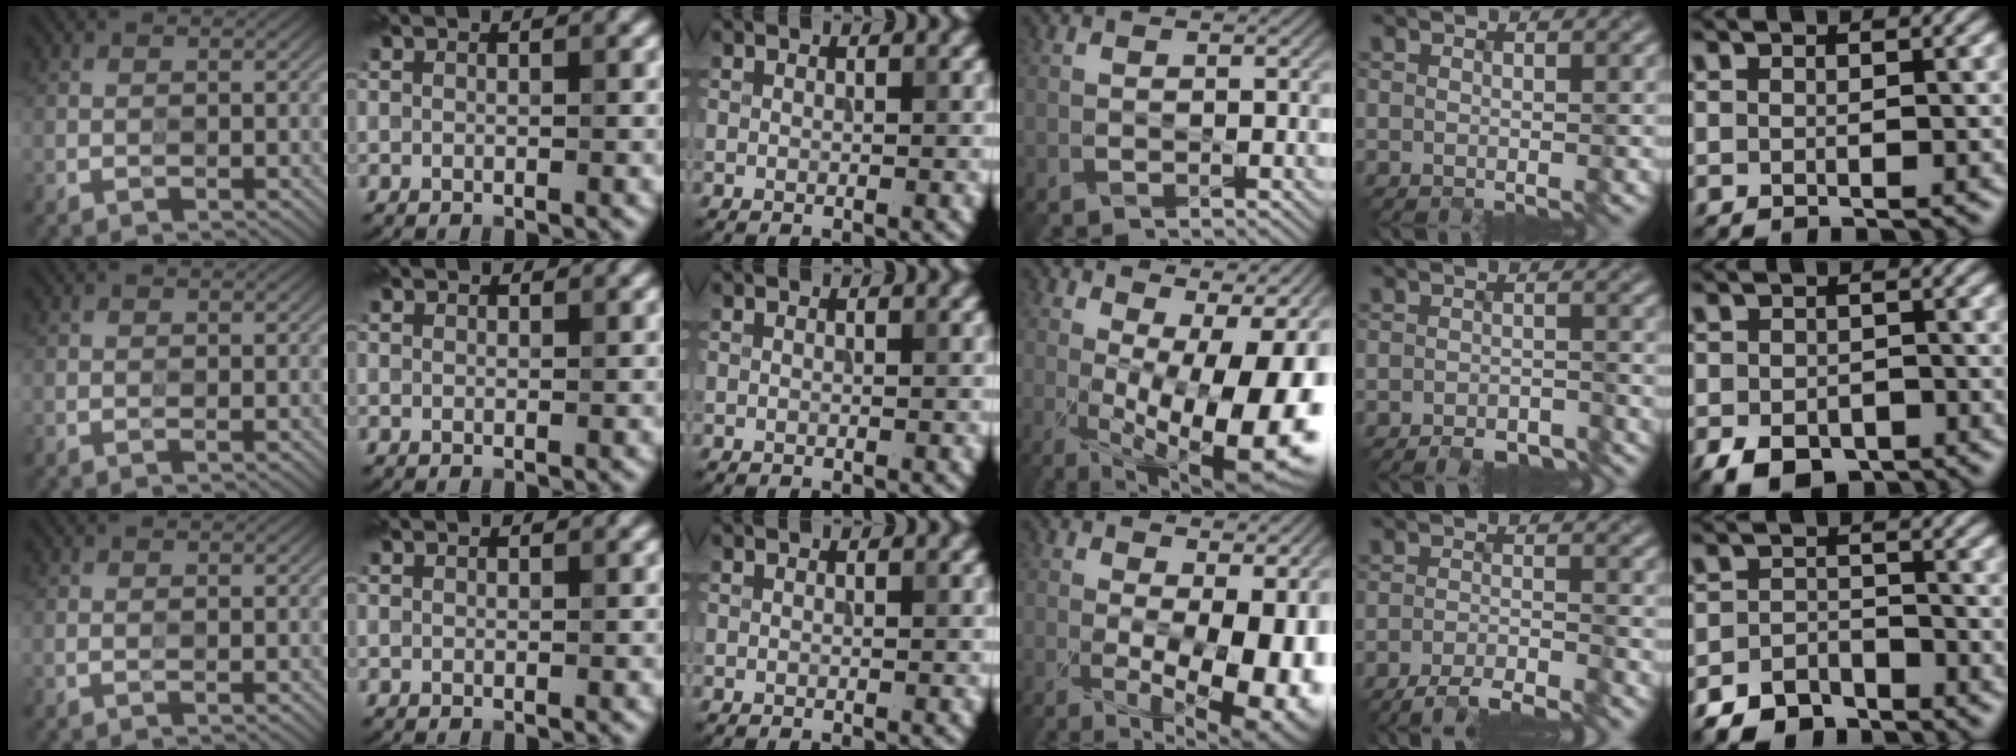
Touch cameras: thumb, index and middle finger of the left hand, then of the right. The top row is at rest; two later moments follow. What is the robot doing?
{"motion": "extract", "object": "keycard holder"}